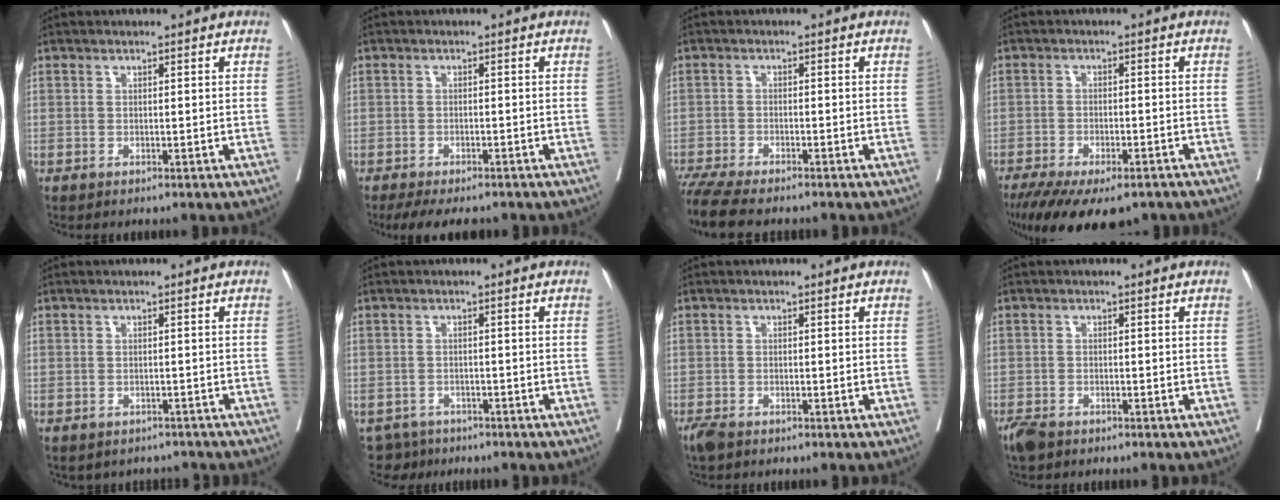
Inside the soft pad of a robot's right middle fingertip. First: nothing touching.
{"total": 7.4, "force": [-6.1, 2.9, 3.0], "torque": [-0.034, -0.007, -0.087]}
{"total": 8.7, "force": [-7.5, 1.3, 4.2], "torque": [-0.068, -0.014, -0.122]}
{"total": 14.5, "force": [-10.8, 5.2, 8.2], "torque": [-0.154, -0.028, -0.158]}
{"total": 3.7, "force": [-3.2, 1.7, 0.0], "torque": [0.005, 0.013, -0.039]}
{"total": 2.3, "force": [-1.6, 1.7, -0.1], "torque": [0.001, 0.004, -0.025]}
{"total": 2.6, "force": [-2.0, 0.9, 1.4], "torque": [-0.034, -0.009, -0.034]}
{"total": 3.6, "force": [-2.8, 1.4, 1.7], "torque": [-0.037, -0.009, -0.049]}